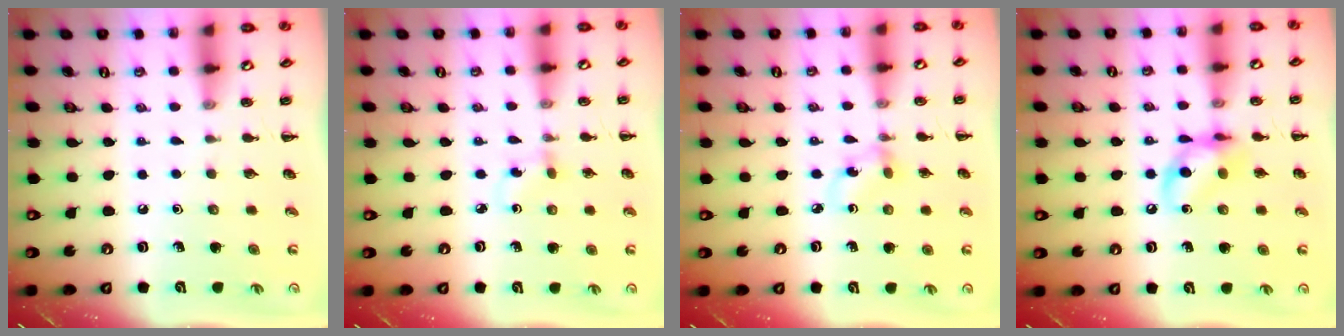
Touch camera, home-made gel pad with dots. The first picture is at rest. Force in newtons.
{"total": 1.6, "press": 1.4, "slide": 0.8}
{"total": 2.9, "press": 2.9, "slide": 0.7}
{"total": 10.9, "press": 10.8, "slide": 1.7}